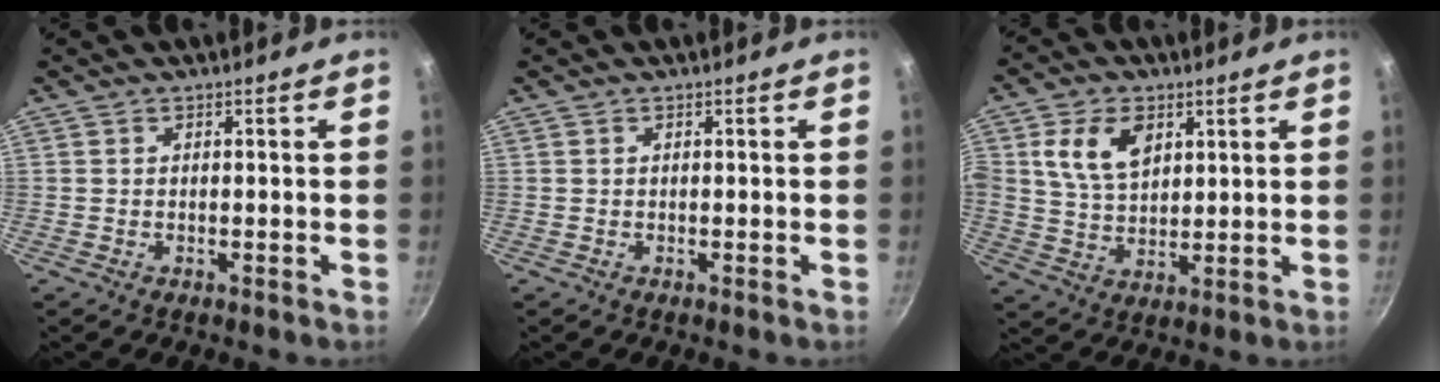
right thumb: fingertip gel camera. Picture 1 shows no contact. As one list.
[{"total": 0.0}, {"total": 9.8, "force": [3.6, 6.5, 6.4], "torque": [-0.105, -0.013, 0.065]}]